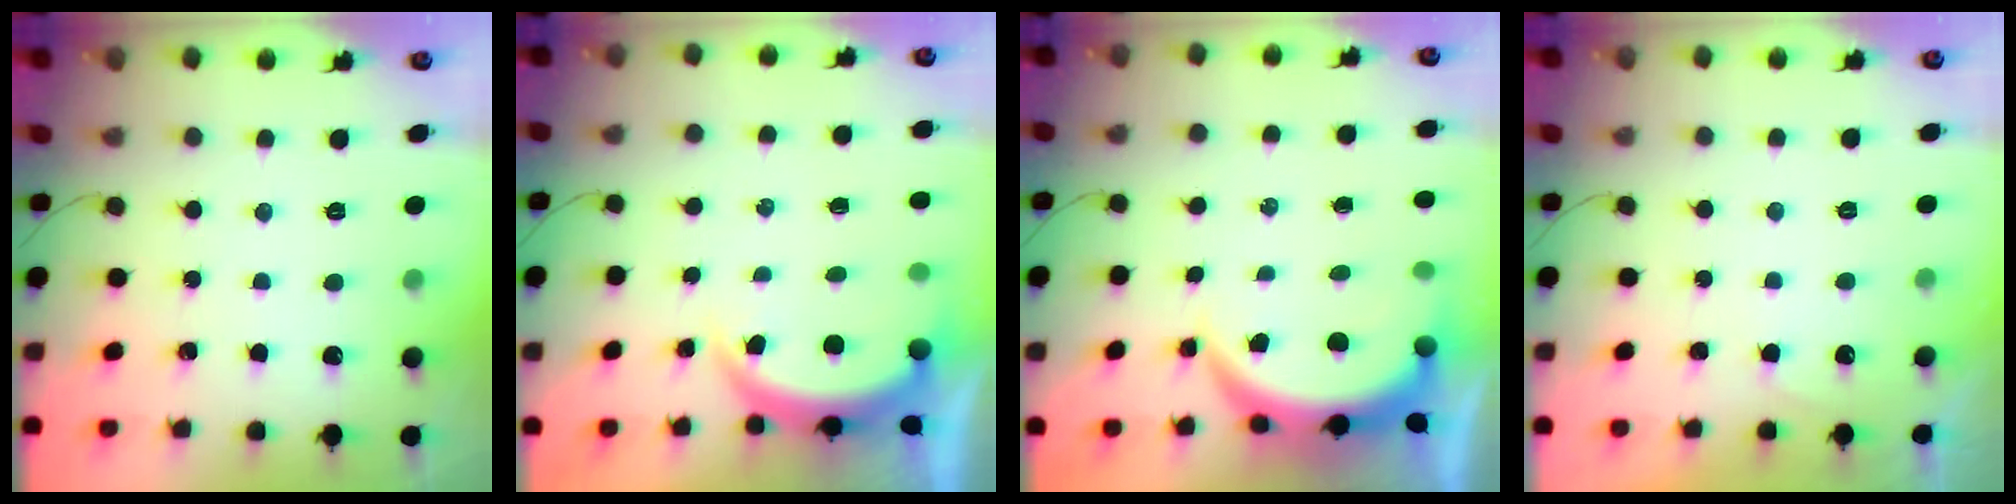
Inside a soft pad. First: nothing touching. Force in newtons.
{"total": 5.1, "press": 5.0, "slide": 0.9}
{"total": 6.6, "press": 6.6, "slide": 0.9}
{"total": 3.3, "press": 3.3, "slide": 0.7}